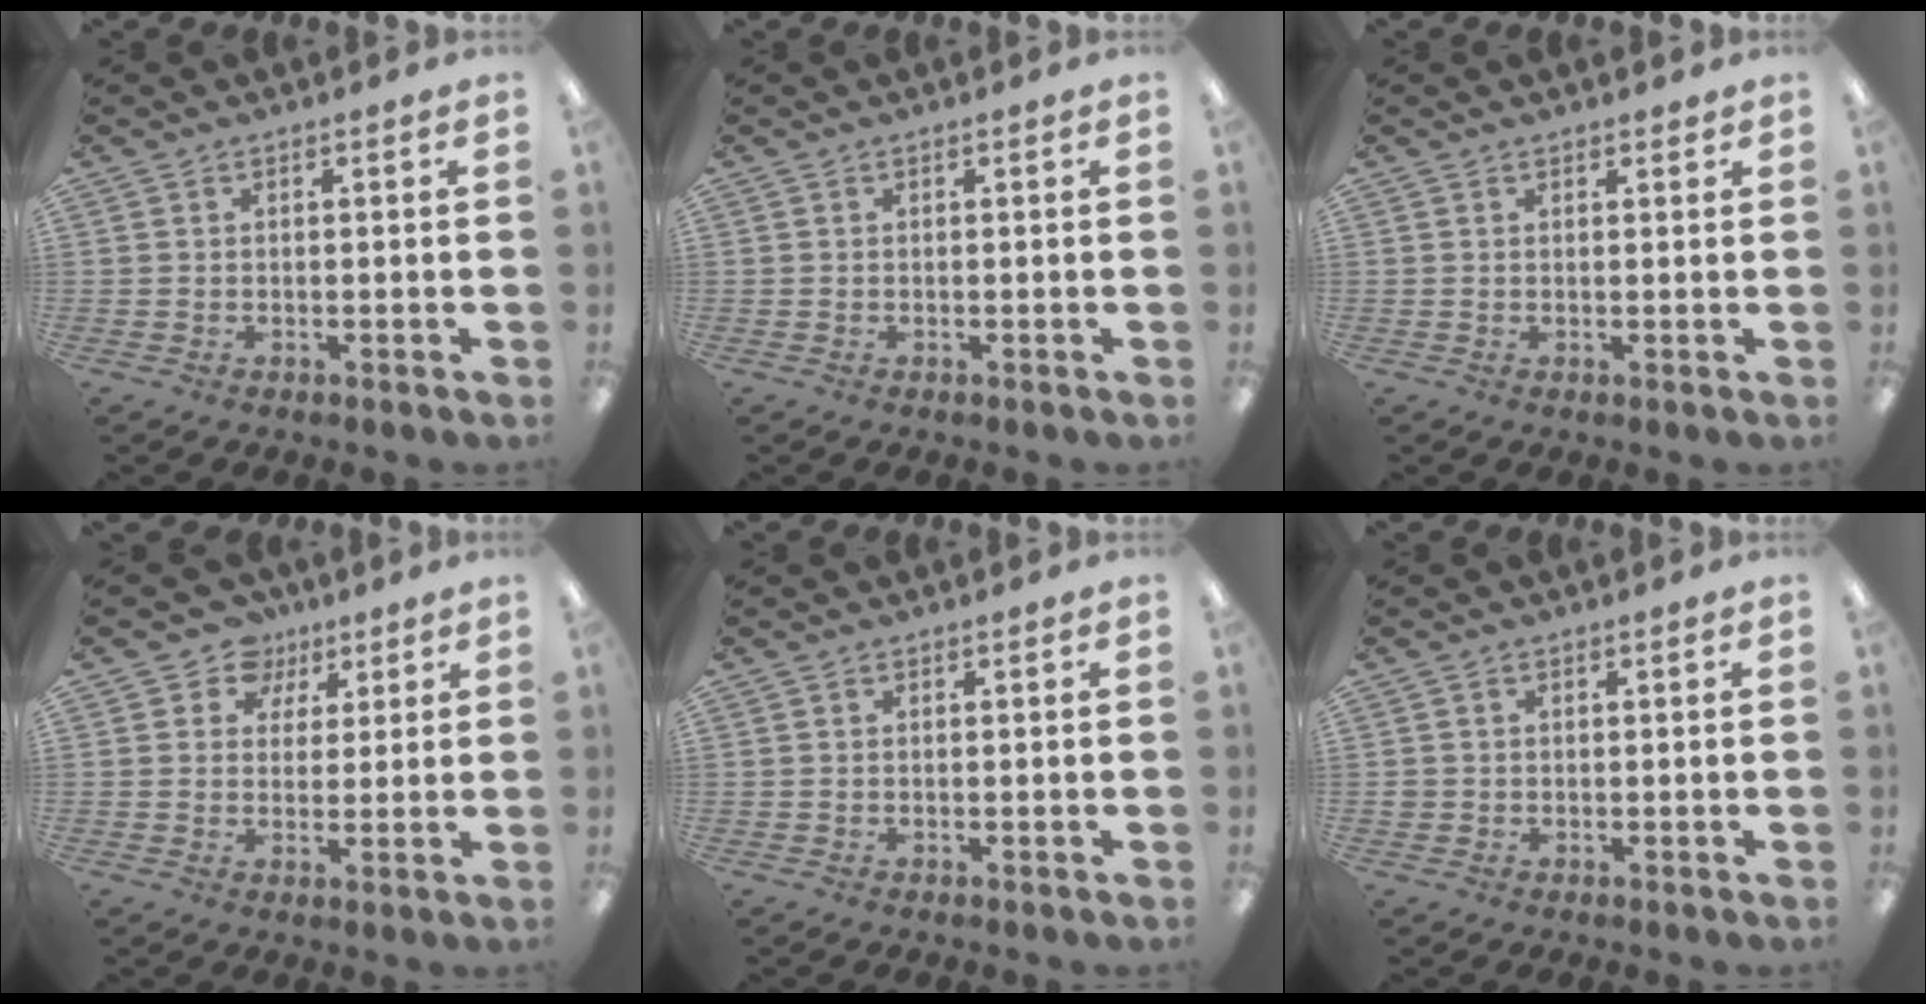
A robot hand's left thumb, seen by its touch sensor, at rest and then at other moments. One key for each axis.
{"total": 0.0}
{"total": 0.9, "fx": 0.8, "fy": 0.4, "fz": 0.1, "tx": 0.006, "ty": -0.004, "tz": 0.014}
{"total": 7.0, "fx": 3.9, "fy": 5.6, "fz": 1.3, "tx": -0.020, "ty": -0.017, "tz": 0.069}
{"total": 0.0}
{"total": 1.2, "fx": -0.1, "fy": 1.1, "fz": 0.3, "tx": -0.005, "ty": 0.004, "tz": -0.003}